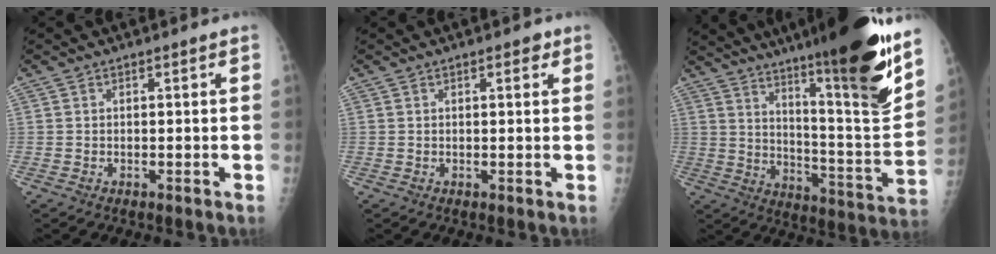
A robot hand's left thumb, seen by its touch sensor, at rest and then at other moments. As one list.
[{"total": 1.9, "force": [0.8, 0.9, 1.4], "torque": [-0.012, 0.000, 0.008]}, {"total": 26.4, "force": [17.5, 2.9, 19.6], "torque": [-0.275, -0.091, 0.266]}]